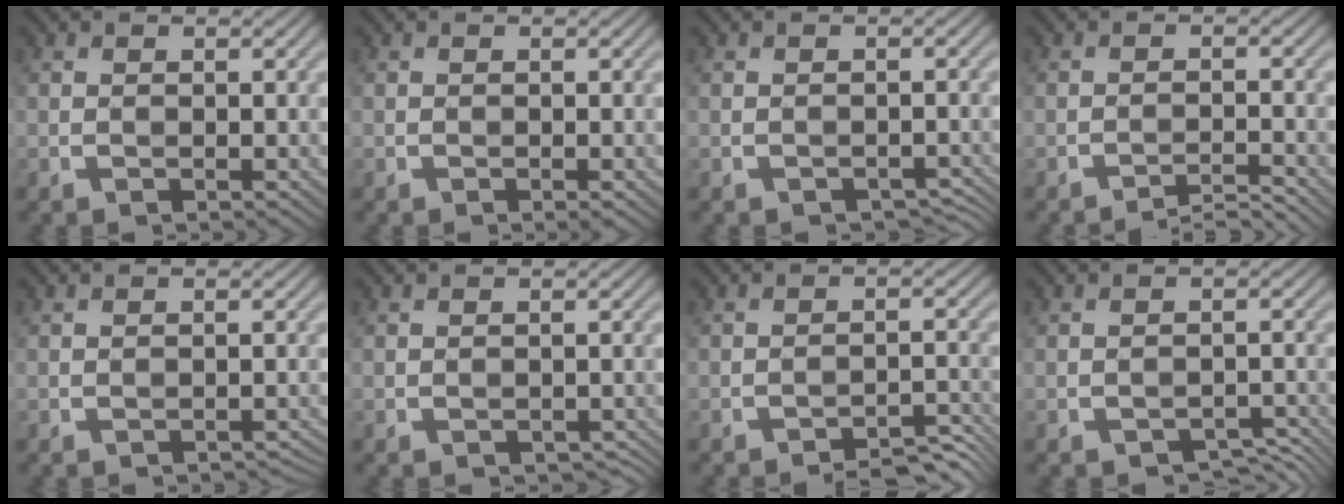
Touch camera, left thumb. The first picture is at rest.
{"total": 0.0}
{"total": 1.1, "force": [-1.0, 0.3, 0.3], "torque": [-0.007, -0.005, -0.015]}
{"total": 2.8, "force": [-2.7, -0.5, 0.6], "torque": [0.000, 0.011, -0.059]}
{"total": 0.8, "force": [-0.7, -0.2, -0.2], "torque": [0.006, 0.000, -0.013]}
{"total": 0.8, "force": [-0.7, 0.3, 0.1], "torque": [-0.003, -0.002, -0.012]}
{"total": 3.5, "force": [-3.4, -0.1, 0.8], "torque": [-0.005, 0.011, -0.054]}
{"total": 2.4, "force": [-2.3, 0.8, 0.6], "torque": [-0.014, 0.000, -0.029]}